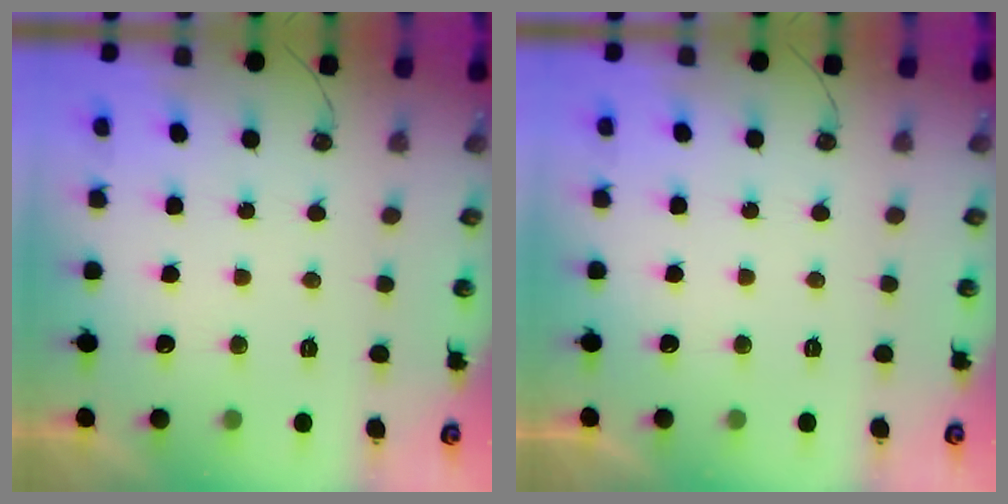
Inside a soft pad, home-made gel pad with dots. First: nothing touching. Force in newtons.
{"total": 0.0}